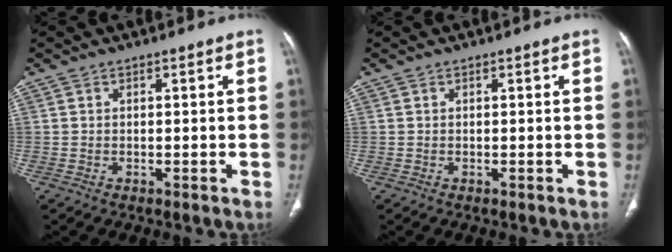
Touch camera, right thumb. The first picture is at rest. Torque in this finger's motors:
{"motor_torque": [0.70, 0.65, 0.15, -0.24, 0.01]}